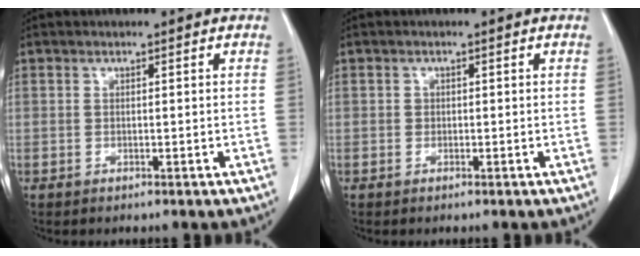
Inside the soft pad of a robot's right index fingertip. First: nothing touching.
{"total": 0.7, "force": [0.1, 0.7, 0.2], "torque": [0.001, 0.002, 0.000]}